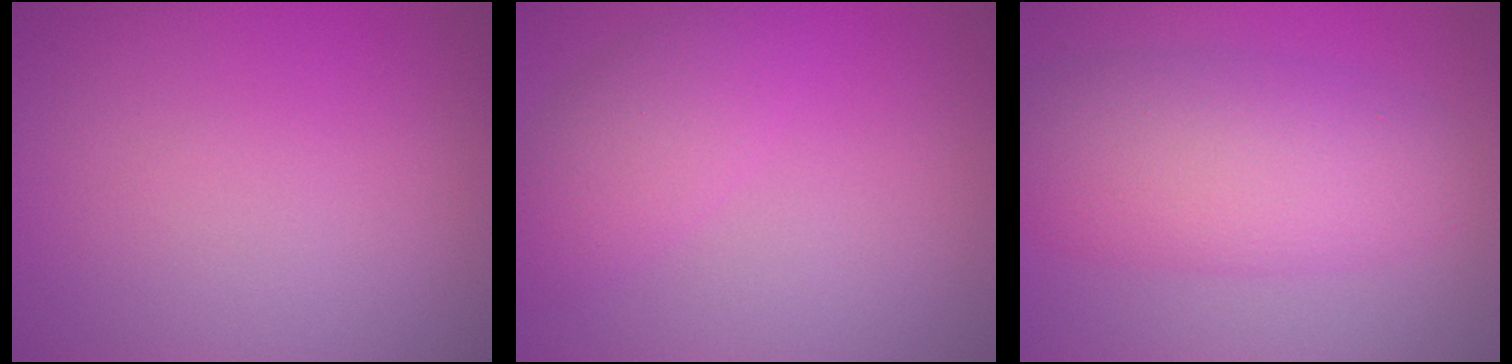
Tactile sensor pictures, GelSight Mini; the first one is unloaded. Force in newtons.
{"total": 2.8, "press": 2.8, "slide": 0.1}
{"total": 6.6, "press": 6.6, "slide": 0.2}